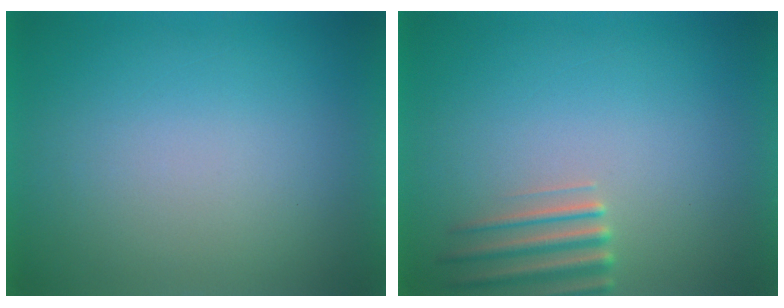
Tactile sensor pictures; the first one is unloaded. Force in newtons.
{"total": 2.9}